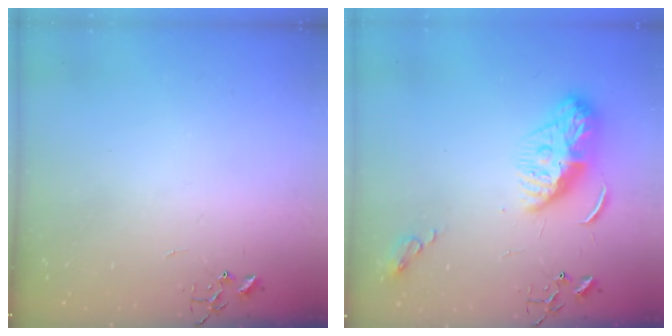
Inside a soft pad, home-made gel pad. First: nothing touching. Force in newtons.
{"total": 10.0, "press": 10.0, "slide": 0.9}